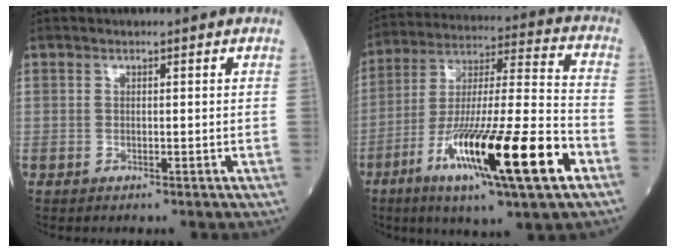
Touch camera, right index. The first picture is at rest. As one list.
[{"total": 23.0, "force": [-10.0, 1.6, 20.7], "torque": [-0.354, -0.037, -0.172]}]